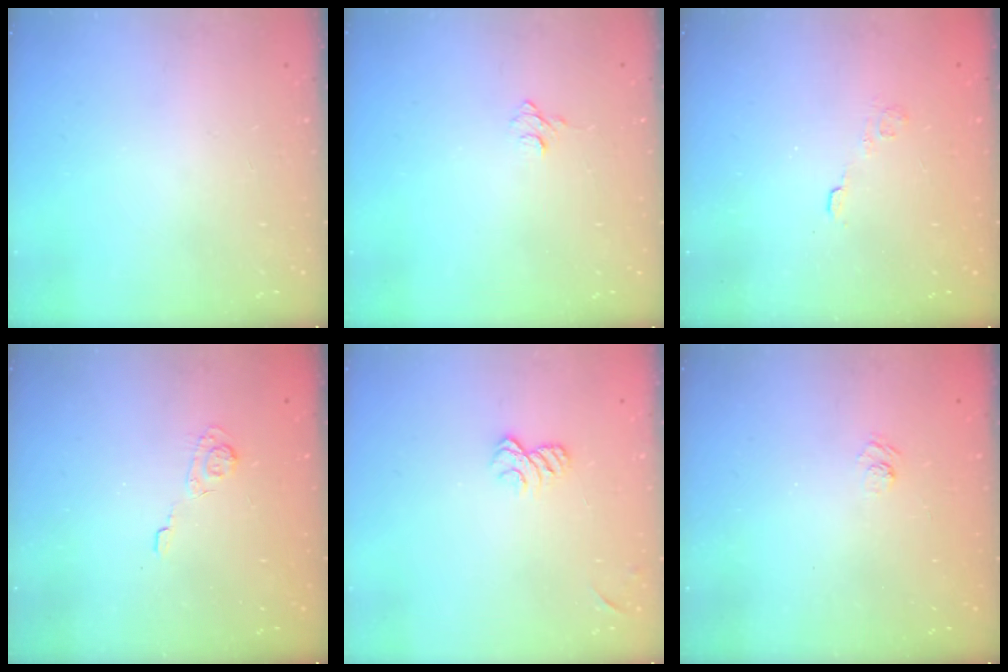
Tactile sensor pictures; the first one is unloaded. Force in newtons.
{"total": 4.8, "press": 4.8, "slide": 0.5}
{"total": 2.6, "press": 2.2, "slide": 1.4}
{"total": 3.2, "press": 2.7, "slide": 1.6}
{"total": 6.2, "press": 6.1, "slide": 1.2}
{"total": 2.3, "press": 1.8, "slide": 1.3}